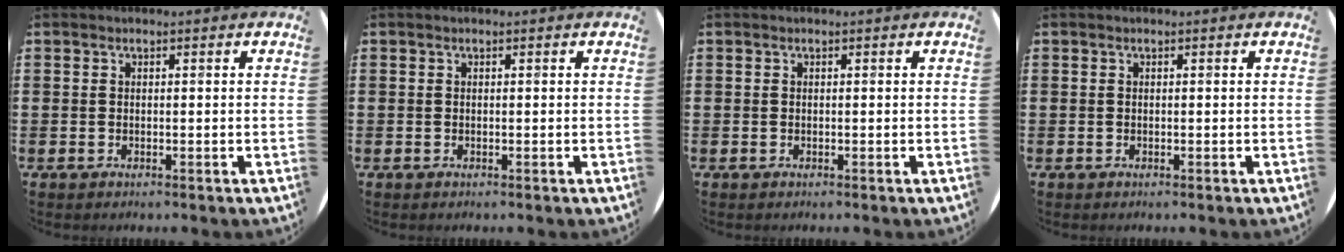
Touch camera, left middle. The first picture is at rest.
{"total": 0.0}
{"total": 0.0}
{"total": 0.0}